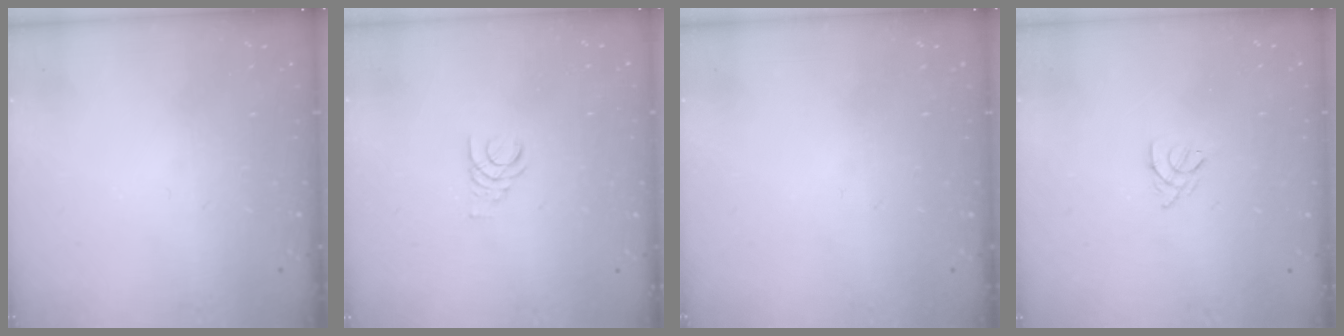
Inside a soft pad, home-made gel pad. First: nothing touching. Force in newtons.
{"total": 1.4, "press": 1.4, "slide": 0.2}
{"total": 0.0}
{"total": 2.5, "press": 2.4, "slide": 0.6}